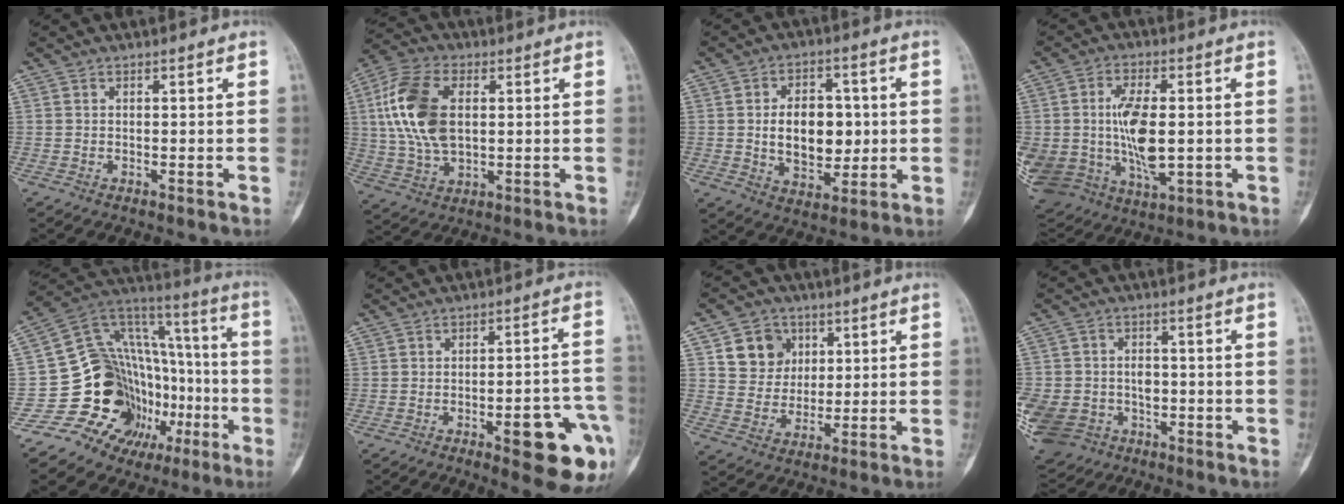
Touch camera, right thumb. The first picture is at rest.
{"total": 15.3, "force": [2.6, 8.9, 12.2], "torque": [-0.250, 0.006, 0.048]}
{"total": 12.6, "force": [0.3, 8.3, 9.5], "torque": [-0.106, 0.003, 0.014]}
{"total": 24.7, "force": [-0.6, 15.3, 19.4], "torque": [-0.422, -0.005, 0.014]}
{"total": 27.3, "force": [-8.8, 18.7, 17.9], "torque": [-0.217, 0.110, -0.128]}
{"total": 15.3, "force": [-6.3, 4.3, 13.3], "torque": [-0.116, 0.034, -0.067]}
{"total": 9.3, "force": [3.5, 8.1, 2.9], "torque": [-0.010, -0.010, 0.064]}
{"total": 17.9, "force": [-5.5, 14.8, 8.5], "torque": [-0.213, 0.021, -0.081]}